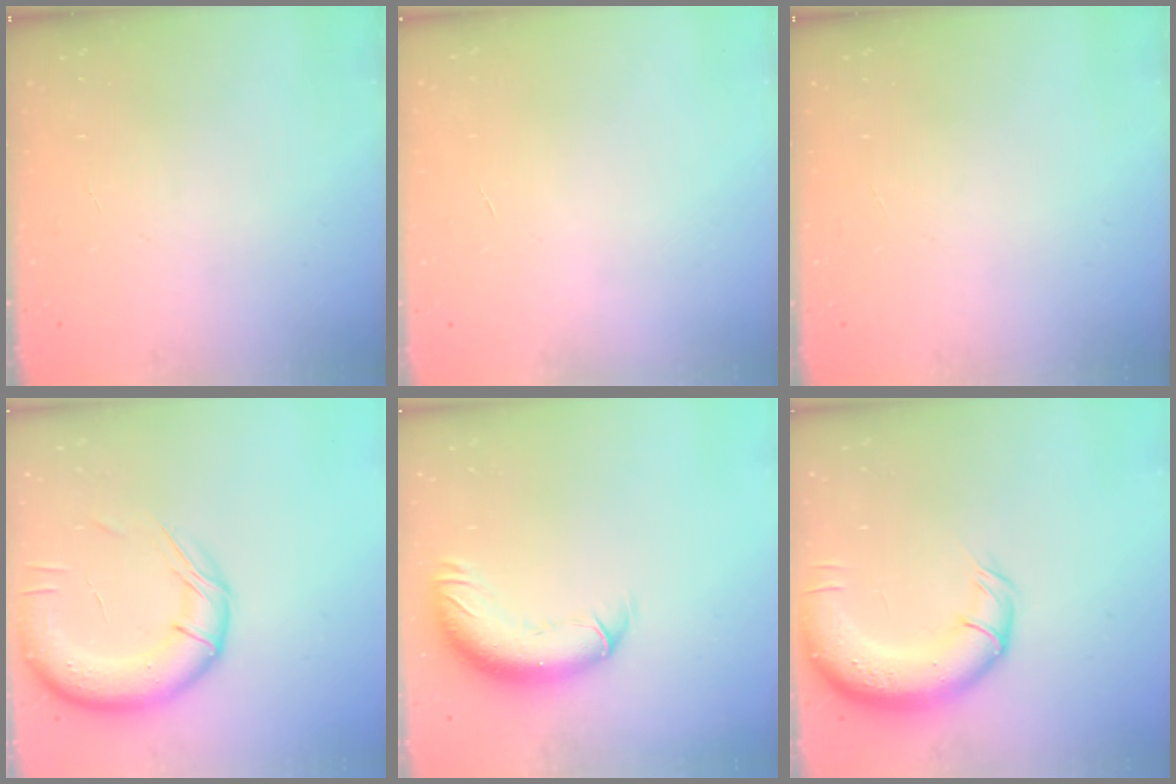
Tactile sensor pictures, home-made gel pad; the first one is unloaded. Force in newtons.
{"total": 0.0}
{"total": 0.0}
{"total": 15.7, "press": 15.3, "slide": 3.2}
{"total": 11.7, "press": 11.4, "slide": 2.8}
{"total": 13.7, "press": 13.3, "slide": 3.4}